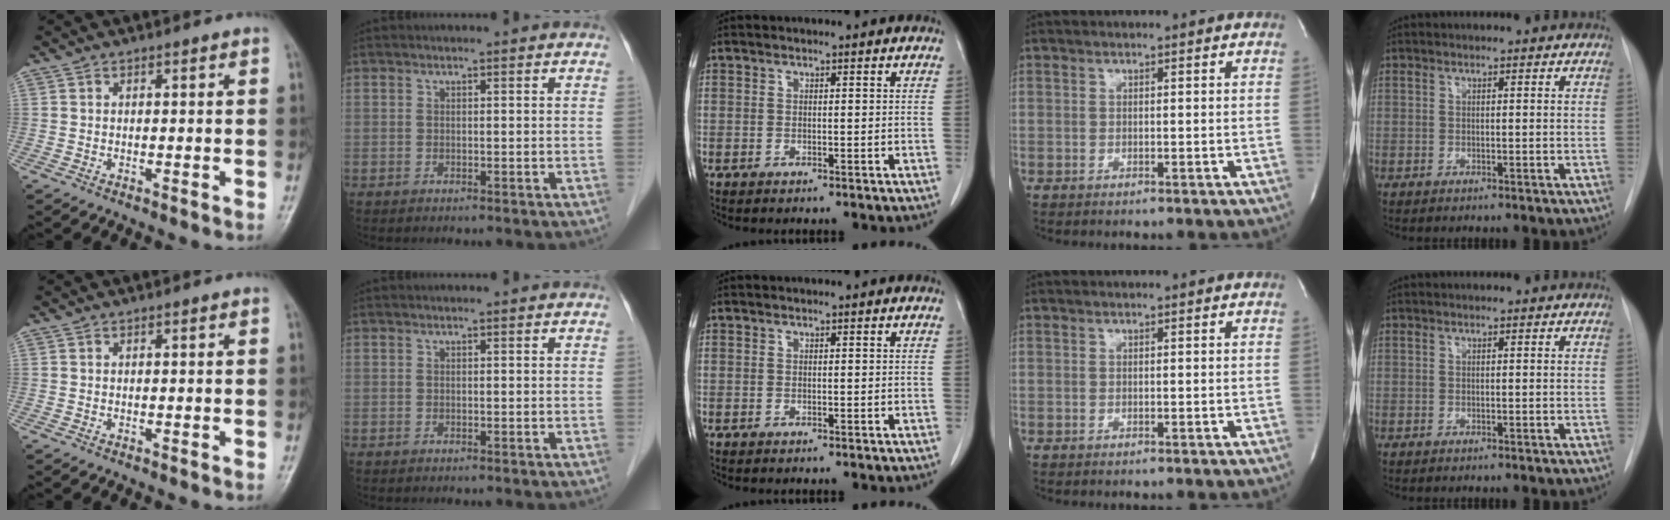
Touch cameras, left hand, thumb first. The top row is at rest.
{}